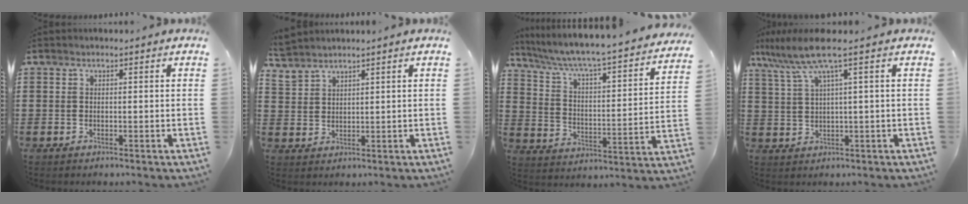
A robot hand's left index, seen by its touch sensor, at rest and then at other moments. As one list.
[{"total": 2.7, "force": [2.6, 0.8, -0.1], "torque": [-0.008, -0.002, 0.050]}, {"total": 4.5, "force": [3.8, -0.2, 2.3], "torque": [-0.065, -0.046, 0.051]}, {"total": 6.5, "force": [2.9, 0.1, 5.8], "torque": [-0.137, -0.016, 0.043]}]